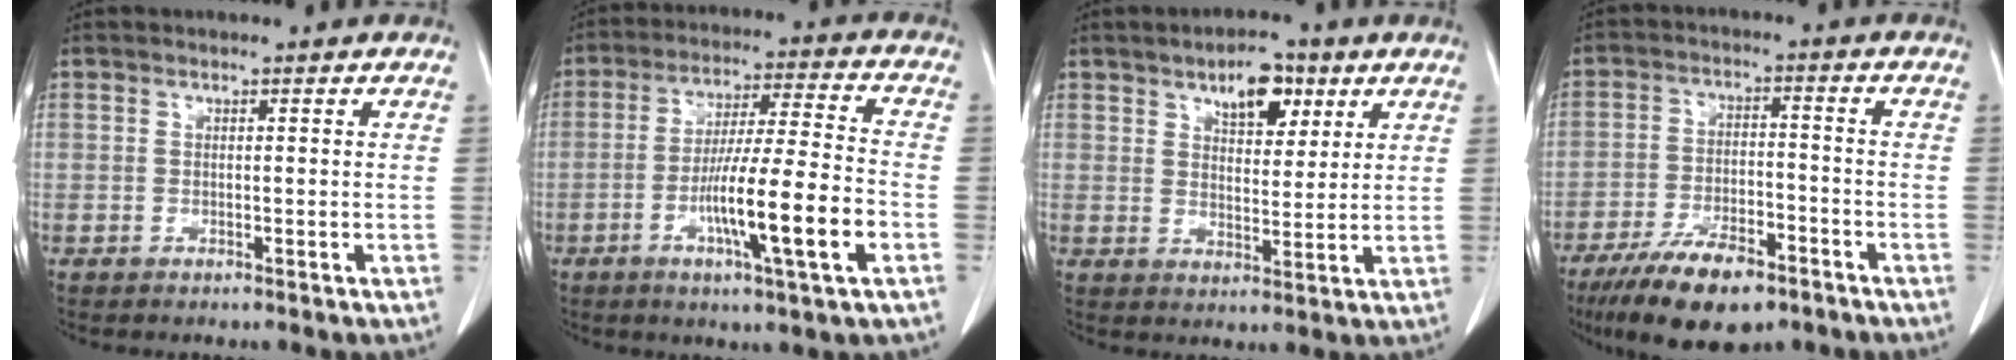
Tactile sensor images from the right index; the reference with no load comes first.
{"total": 13.7, "force": [-4.5, 0.2, 12.9], "torque": [-0.224, -0.005, -0.076]}
{"total": 7.0, "force": [3.9, 3.3, 4.8], "torque": [-0.071, 0.006, 0.062]}
{"total": 12.1, "force": [-8.3, 4.1, 7.8], "torque": [-0.135, -0.010, -0.140]}